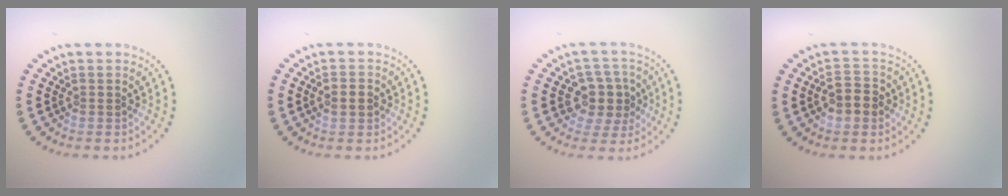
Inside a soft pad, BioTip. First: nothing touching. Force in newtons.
{"total": 1.8, "press": 1.8, "slide": 0.3}
{"total": 4.0, "press": 3.7, "slide": 1.5}
{"total": 2.9, "press": 2.9, "slide": 0.4}